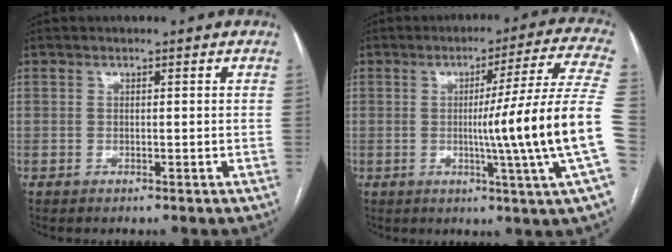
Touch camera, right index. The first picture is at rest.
{"total": 16.7, "force": [-2.7, -3.5, 16.2], "torque": [-0.217, -0.013, -0.047]}